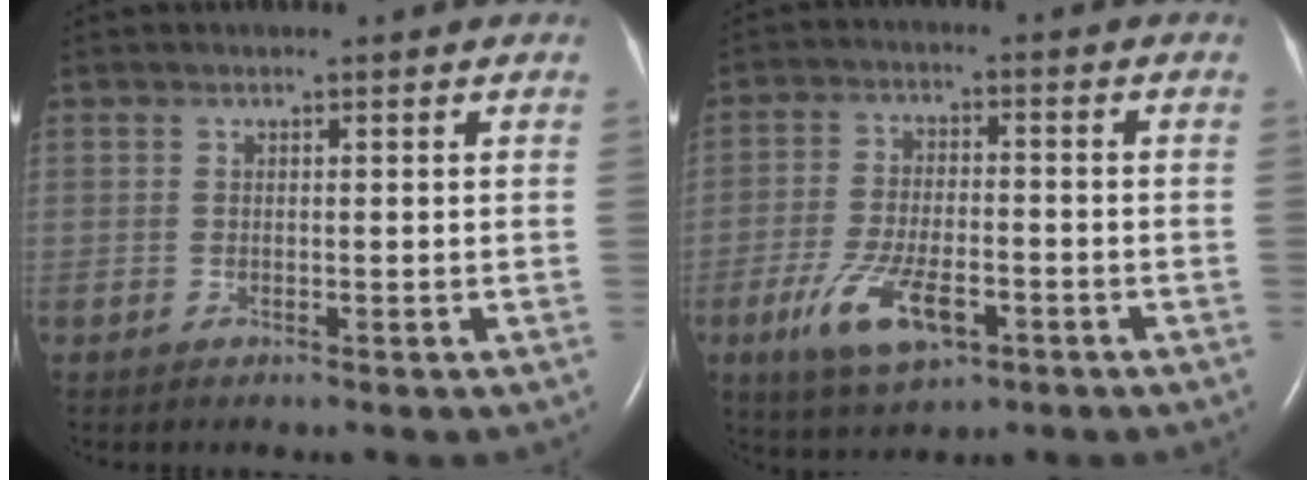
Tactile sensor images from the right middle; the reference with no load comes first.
{"total": 9.7, "force": [-4.4, 3.7, 7.8], "torque": [-0.161, -0.010, -0.072]}